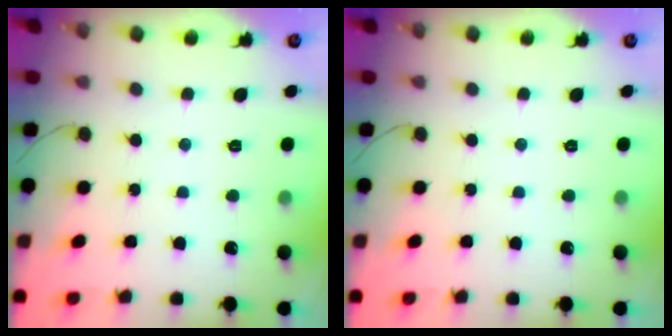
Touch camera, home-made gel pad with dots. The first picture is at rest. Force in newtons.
{"total": 0.0}